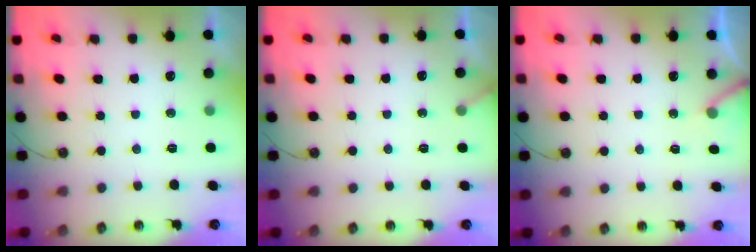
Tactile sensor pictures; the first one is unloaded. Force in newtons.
{"total": 1.7, "press": 1.7, "slide": 0.1}
{"total": 4.8, "press": 4.8, "slide": 0.3}